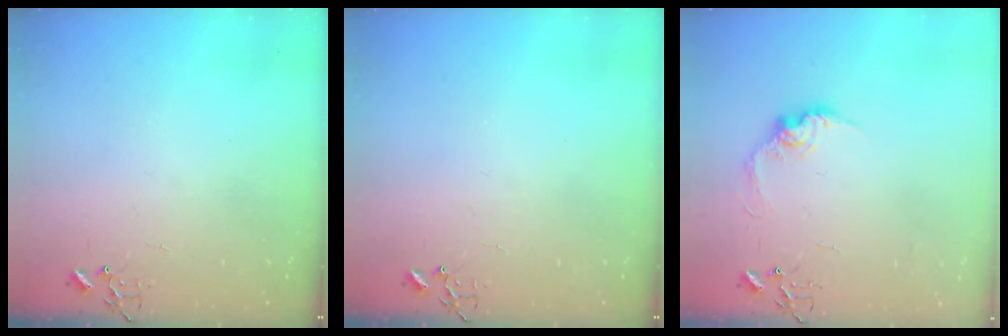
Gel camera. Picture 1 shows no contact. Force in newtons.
{"total": 0.0}
{"total": 10.1, "press": 10.0, "slide": 0.5}